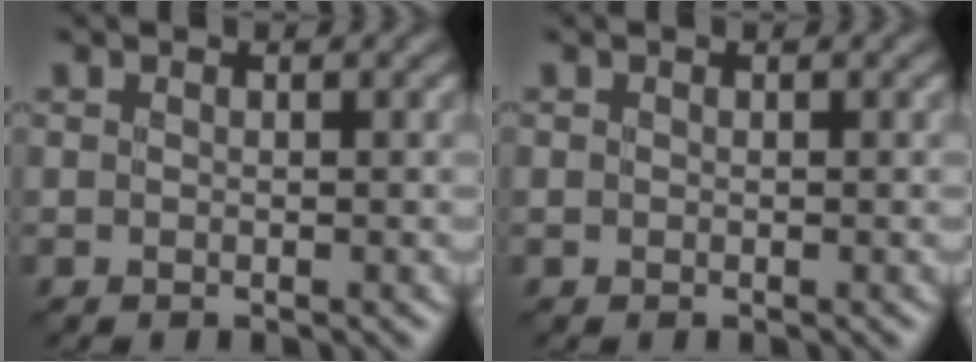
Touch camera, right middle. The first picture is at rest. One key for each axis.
{"total": 0.0}